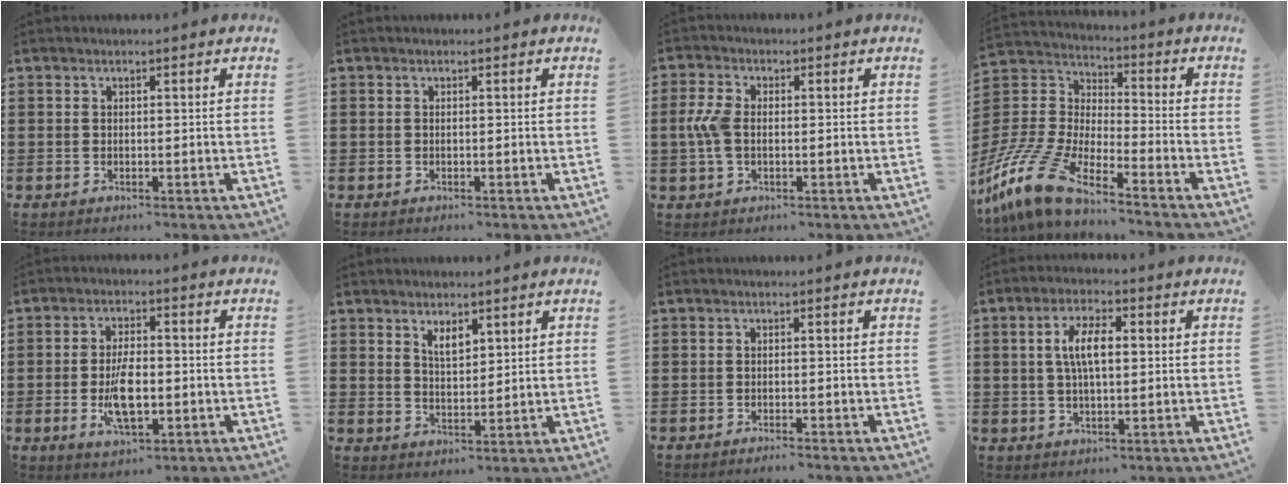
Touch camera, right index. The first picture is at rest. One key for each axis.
{"total": 0.0}
{"total": 4.8, "fx": -0.3, "fy": 2.7, "fz": 4.0, "tx": -0.114, "ty": -0.005, "tz": -0.016}
{"total": 11.7, "fx": -9.8, "fy": 2.4, "fz": 6.0, "tx": -0.175, "ty": 0.006, "tz": -0.212}
{"total": 7.0, "fx": -1.2, "fy": 3.1, "fz": 6.1, "tx": -0.133, "ty": -0.003, "tz": -0.026}
{"total": 3.3, "fx": 2.3, "fy": 1.5, "fz": 1.8, "tx": -0.040, "ty": 0.004, "tz": 0.043}
{"total": 0.9, "fx": -0.9, "fy": -0.2, "fz": 0.2, "tx": -0.005, "ty": -0.001, "tz": -0.017}
{"total": 5.8, "fx": 0.8, "fy": 2.2, "fz": 5.4, "tx": -0.113, "ty": 0.008, "tz": 0.008}